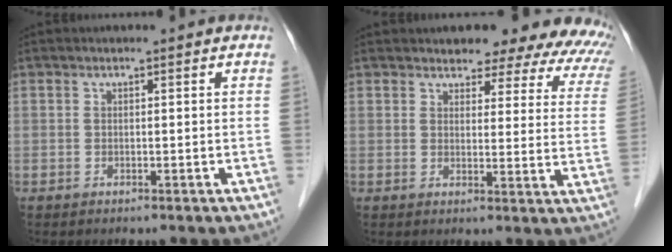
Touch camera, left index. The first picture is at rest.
{"total": 17.9, "force": [15.7, 5.7, 6.3], "torque": [-0.050, -0.036, 0.154]}